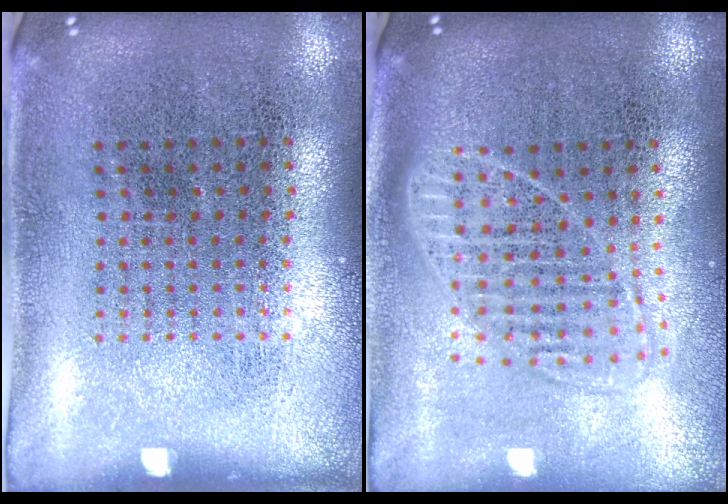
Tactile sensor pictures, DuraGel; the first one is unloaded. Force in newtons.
{"total": 1.7, "press": 1.4, "slide": 1.0}